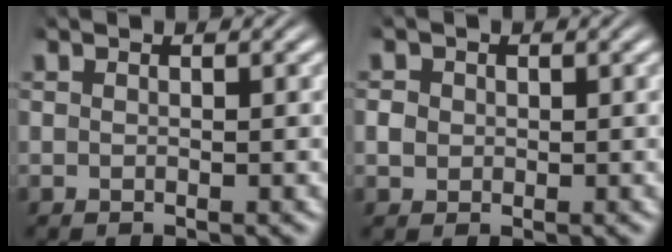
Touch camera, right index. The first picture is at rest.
{"total": 1.0, "force": [0.0, 0.9, 0.3], "torque": [-0.013, -0.007, 0.005]}